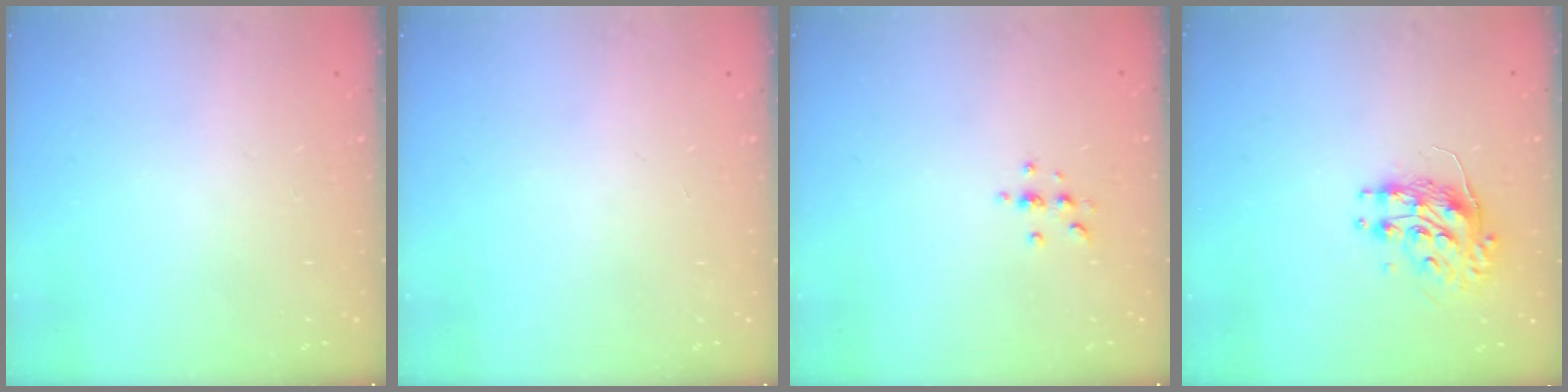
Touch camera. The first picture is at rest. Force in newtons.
{"total": 0.0}
{"total": 2.9, "press": 2.9, "slide": 0.4}
{"total": 8.2, "press": 8.2, "slide": 0.3}